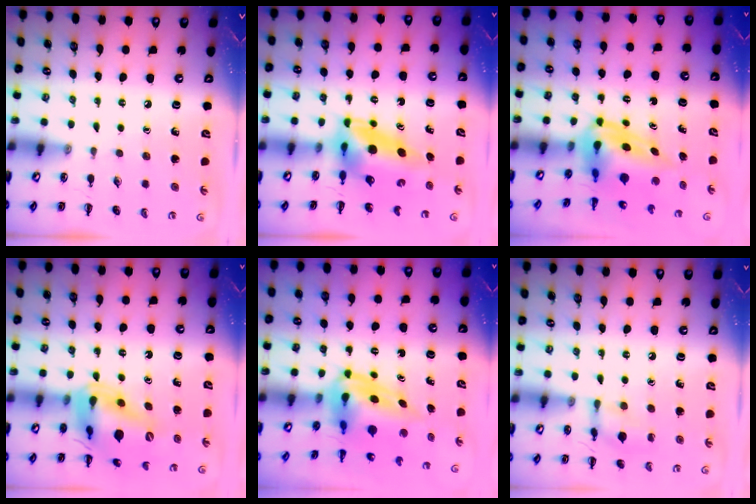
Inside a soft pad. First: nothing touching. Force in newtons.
{"total": 7.9, "press": 7.6, "slide": 2.3}
{"total": 7.2, "press": 7.0, "slide": 1.9}
{"total": 15.6, "press": 14.9, "slide": 4.5}
{"total": 7.2, "press": 7.0, "slide": 1.9}
{"total": 10.5, "press": 10.3, "slide": 1.5}